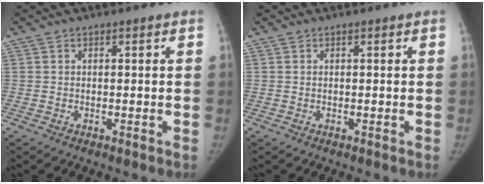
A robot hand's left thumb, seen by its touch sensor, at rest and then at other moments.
{"total": 0.0}